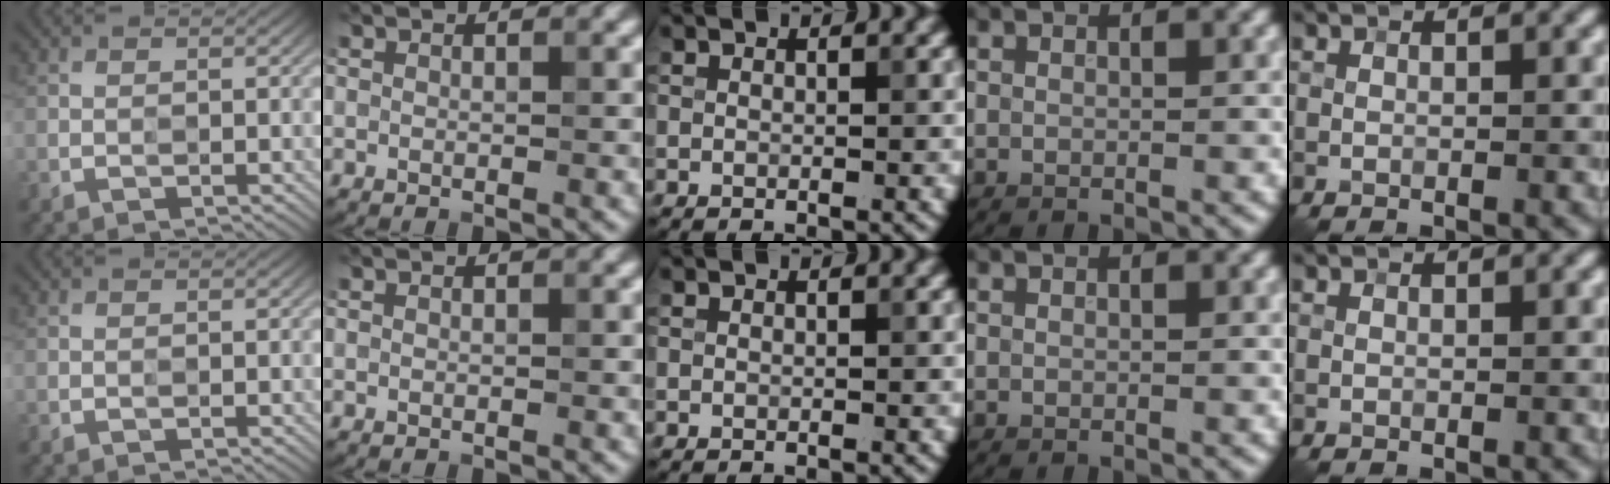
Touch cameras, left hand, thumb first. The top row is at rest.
{}